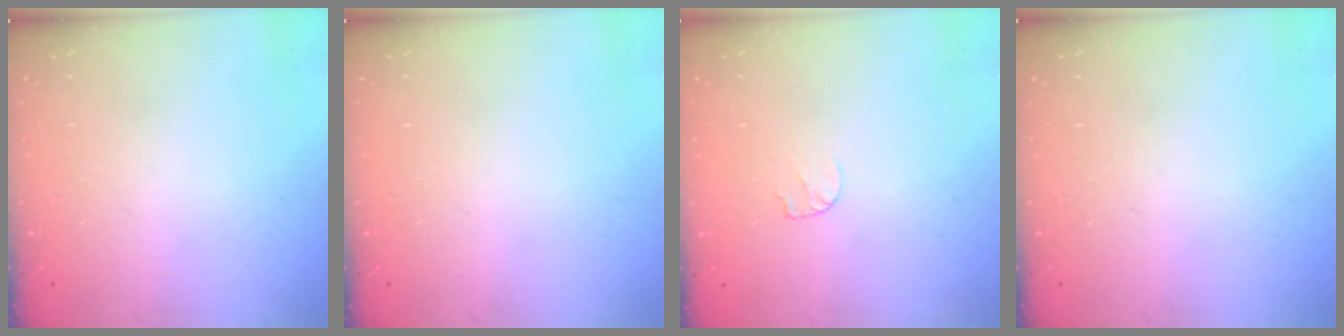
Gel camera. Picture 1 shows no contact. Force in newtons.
{"total": 0.0}
{"total": 3.8, "press": 3.8, "slide": 0.4}
{"total": 0.0}